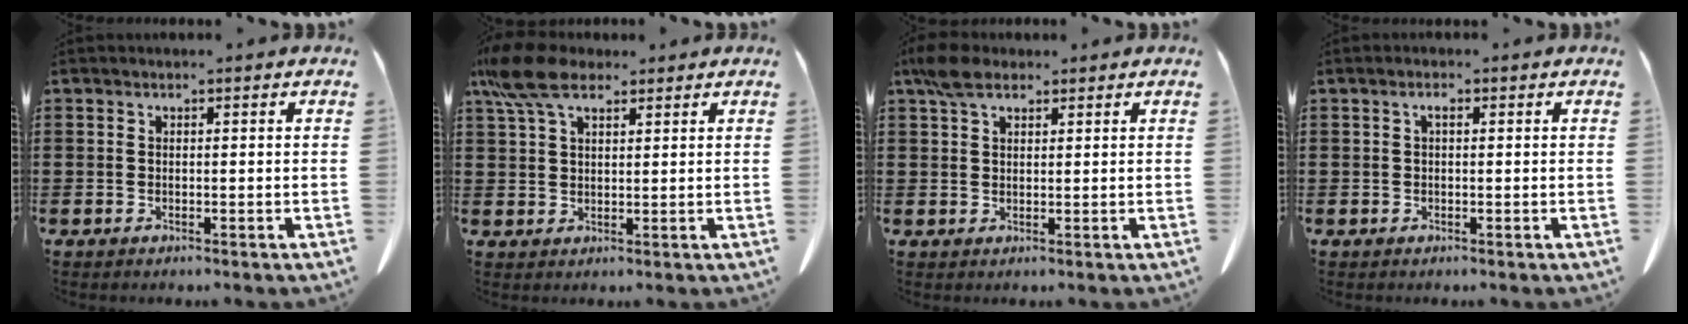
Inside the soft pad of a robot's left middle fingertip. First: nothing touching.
{"total": 7.5, "force": [4.9, 3.0, 4.8], "torque": [-0.112, -0.004, 0.092]}
{"total": 4.4, "force": [2.9, 2.0, 2.7], "torque": [-0.060, 0.008, 0.054]}
{"total": 1.2, "force": [0.1, 0.4, 1.2], "torque": [-0.024, 0.002, 0.002]}